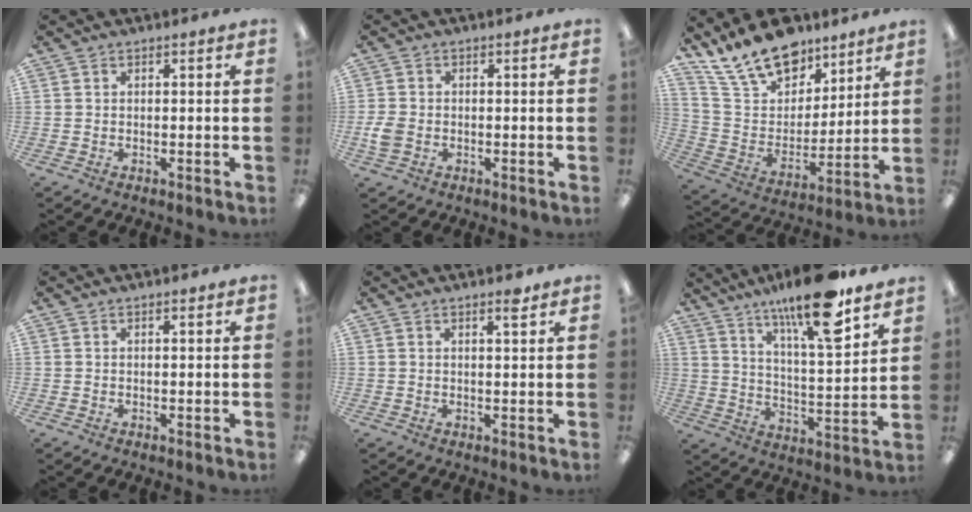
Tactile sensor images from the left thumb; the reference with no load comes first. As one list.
[{"total": 3.9, "force": [-0.9, 2.9, 2.5], "torque": [-0.054, 0.003, -0.018]}, {"total": 18.5, "force": [13.9, 9.9, 7.1], "torque": [-0.138, -0.083, 0.258]}, {"total": 0.6, "force": [0.5, 0.1, 0.3], "torque": [-0.005, 0.000, 0.009]}, {"total": 2.4, "force": [1.9, 0.4, 1.4], "torque": [-0.016, -0.006, 0.031]}, {"total": 18.3, "force": [13.3, 4.2, 11.8], "torque": [-0.194, -0.080, 0.216]}]